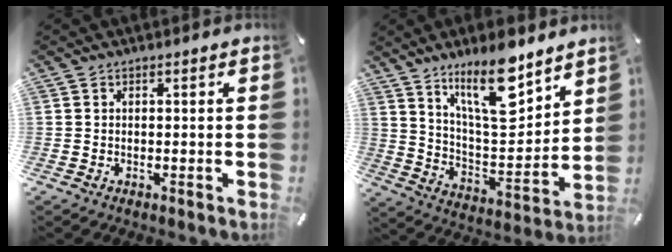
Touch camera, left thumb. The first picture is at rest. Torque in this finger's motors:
{"motor_torque": [2.90, 2.11, 1.65, -1.12, 0.52]}